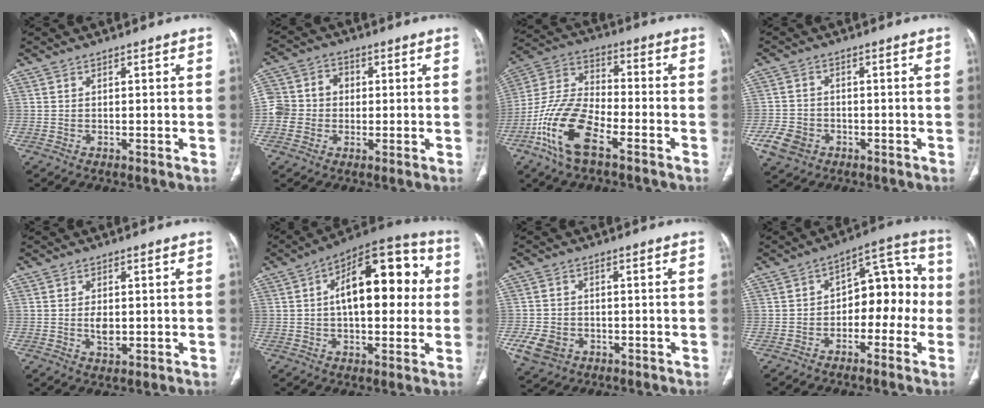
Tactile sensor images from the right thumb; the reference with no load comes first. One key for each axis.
{"total": 8.8, "fx": -0.3, "fy": 8.1, "fz": 3.4, "tx": -0.046, "ty": 0.027, "tz": -0.011}
{"total": 15.6, "fx": -7.7, "fy": 6.7, "fz": 11.8, "tx": -0.245, "ty": 0.036, "tz": -0.153}
{"total": 6.1, "fx": -2.7, "fy": 4.8, "fz": 2.6, "tx": -0.048, "ty": 0.014, "tz": -0.043}
{"total": 3.1, "fx": -0.1, "fy": 1.8, "fz": 2.5, "tx": -0.043, "ty": -0.004, "tz": 0.001}
{"total": 19.7, "fx": 3.2, "fy": 9.8, "fz": 16.8, "tx": -0.210, "ty": 0.032, "tz": 0.039}
{"total": 6.8, "fx": -2.6, "fy": 5.3, "fz": 3.3, "tx": -0.066, "ty": 0.011, "tz": -0.037}
{"total": 12.4, "fx": -2.3, "fy": 7.7, "fz": 9.4, "tx": -0.079, "ty": 0.055, "tz": -0.043}